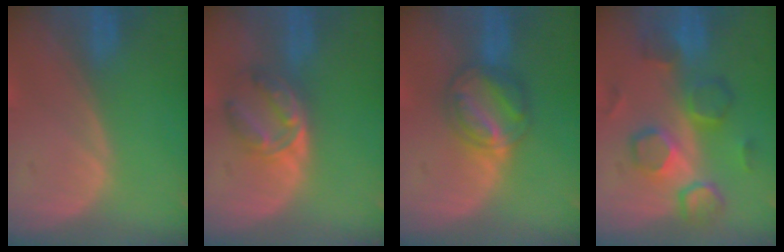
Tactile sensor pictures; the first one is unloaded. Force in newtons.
{"total": 5.6, "press": 5.4, "slide": 1.4}
{"total": 6.0, "press": 6.0, "slide": 0.3}
{"total": 8.5, "press": 8.4, "slide": 1.4}